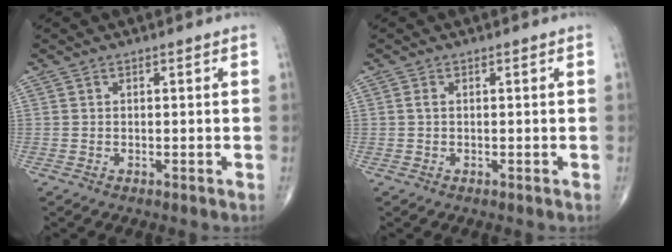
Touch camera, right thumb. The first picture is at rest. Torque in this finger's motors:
{"motor_torque": [-0.05, -0.06, 0.19, 0.18, 0.04]}